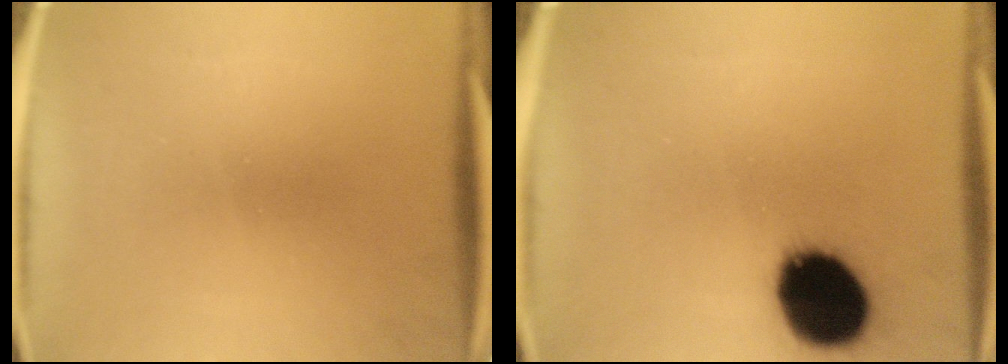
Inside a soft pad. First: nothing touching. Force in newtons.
{"total": 19.1}